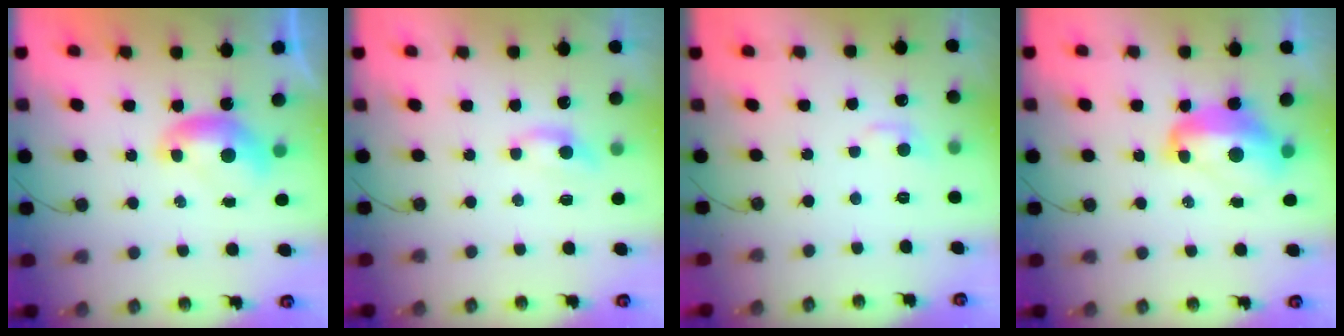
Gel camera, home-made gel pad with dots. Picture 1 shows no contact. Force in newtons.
{"total": 0.6, "press": 0.3, "slide": 0.5}
{"total": 1.0, "press": 0.4, "slide": 0.9}
{"total": 7.2, "press": 7.1, "slide": 1.0}